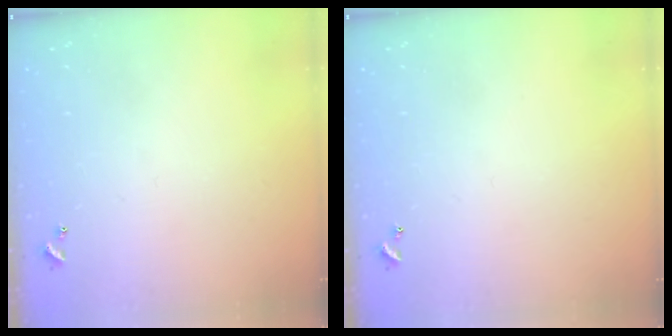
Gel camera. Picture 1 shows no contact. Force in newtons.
{"total": 0.0}